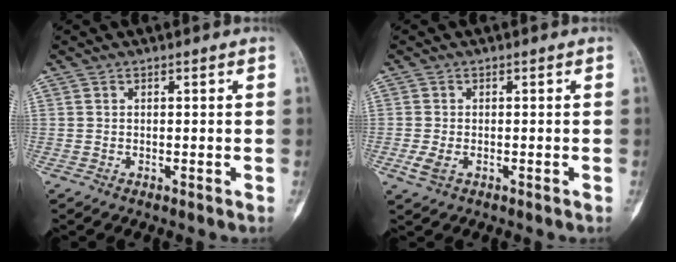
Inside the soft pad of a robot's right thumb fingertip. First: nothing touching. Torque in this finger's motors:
{"motor_torque": [0.22, -0.07, 0.52, 0.00, 0.17]}